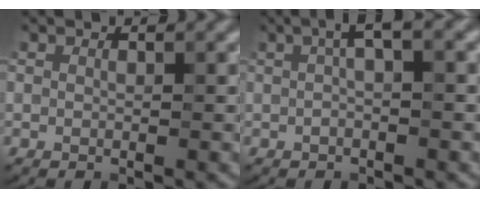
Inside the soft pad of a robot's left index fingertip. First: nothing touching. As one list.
[{"total": 2.5, "force": [0.6, 0.5, 2.4], "torque": [-0.042, 0.012, 0.006]}]